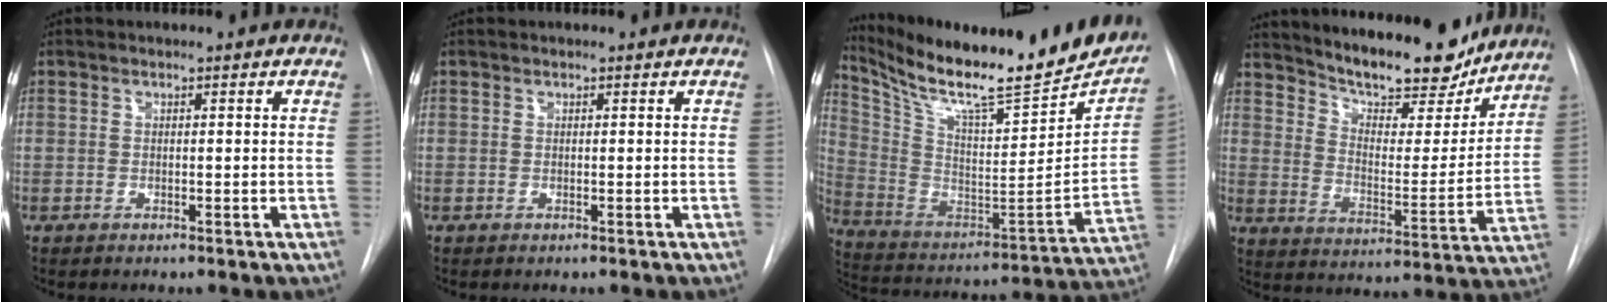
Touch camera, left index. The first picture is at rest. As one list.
[{"total": 0.0}, {"total": 27.2, "force": [23.0, 3.5, 14.0], "torque": [-0.241, -0.056, 0.343]}, {"total": 17.7, "force": [15.9, 4.1, 6.8], "torque": [-0.104, -0.020, 0.233]}]